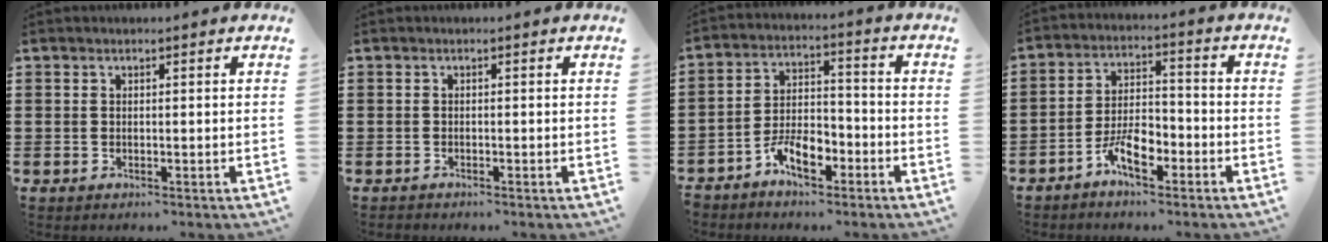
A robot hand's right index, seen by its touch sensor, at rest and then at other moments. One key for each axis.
{"total": 0.6, "fx": -0.6, "fy": 0.1, "fz": -0.1, "tx": 0.000, "ty": 0.001, "tz": -0.013}
{"total": 6.2, "fx": -4.1, "fy": 2.8, "fz": 3.7, "tx": -0.075, "ty": 0.013, "tz": -0.080}
{"total": 6.4, "fx": -3.8, "fy": 2.7, "fz": 4.5, "tx": -0.092, "ty": 0.006, "tz": -0.074}